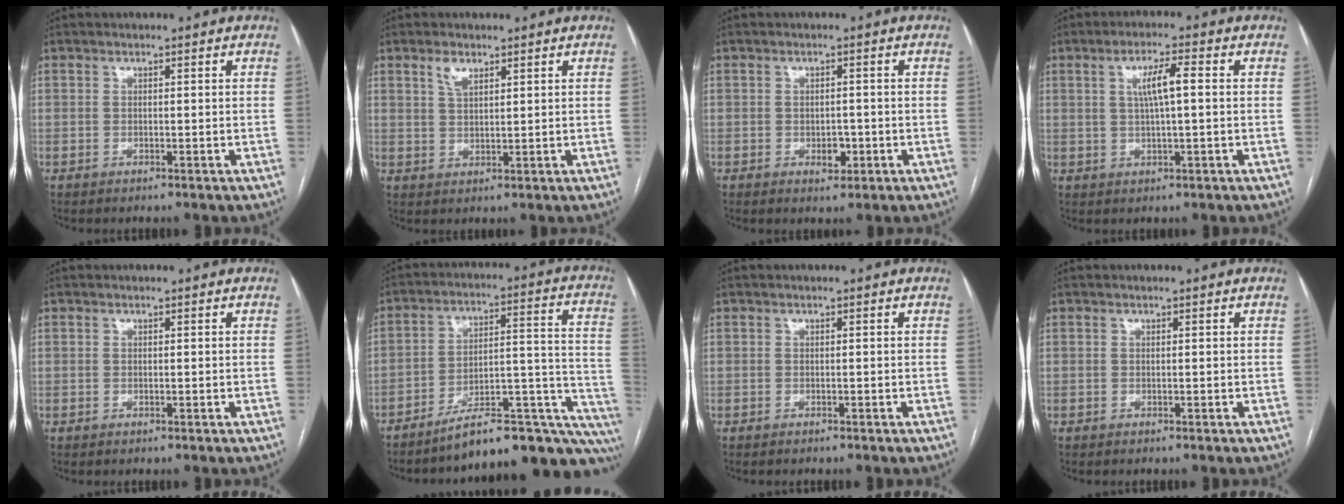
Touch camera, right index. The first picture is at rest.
{"total": 2.9, "force": [1.8, 1.3, 1.9], "torque": [-0.040, 0.003, 0.040]}
{"total": 2.6, "force": [-1.0, 1.6, 1.8], "torque": [-0.022, 0.004, -0.008]}
{"total": 5.1, "force": [0.9, 0.6, 5.0], "torque": [-0.092, 0.008, 0.017]}
{"total": 0.0}
{"total": 22.3, "force": [-16.9, 5.3, 13.6], "torque": [-0.093, 0.066, -0.228]}
{"total": 0.9, "force": [-0.8, 0.3, 0.2], "torque": [-0.009, 0.000, -0.011]}
{"total": 0.0}